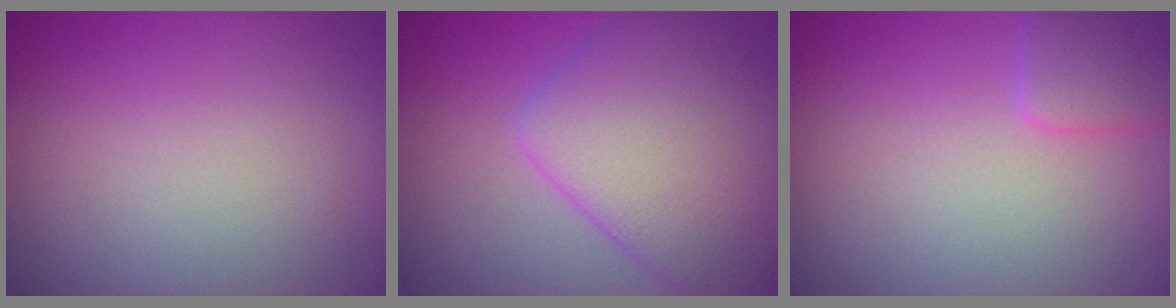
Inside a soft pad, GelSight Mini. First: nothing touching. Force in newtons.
{"total": 7.2, "press": 7.2, "slide": 0.3}
{"total": 2.1, "press": 2.1, "slide": 0.1}